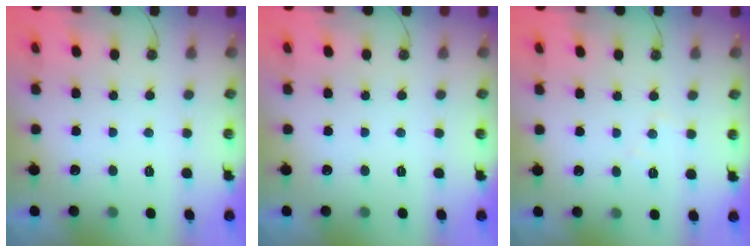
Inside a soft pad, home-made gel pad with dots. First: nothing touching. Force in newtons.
{"total": 0.0}
{"total": 5.5, "press": 5.5, "slide": 0.8}